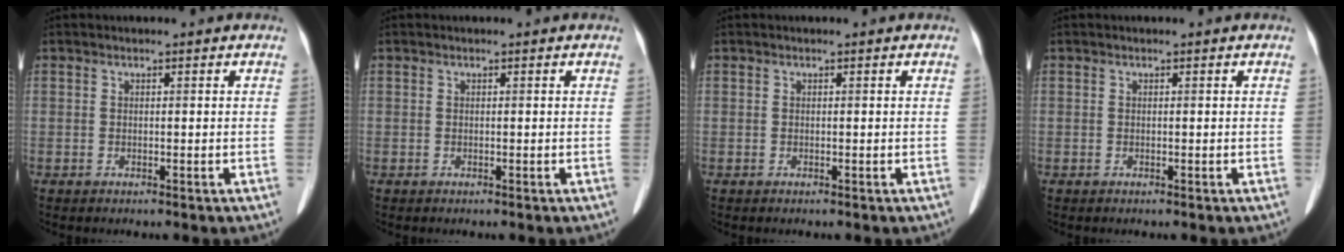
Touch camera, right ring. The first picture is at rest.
{"total": 0.0}
{"total": 0.0}
{"total": 0.0}